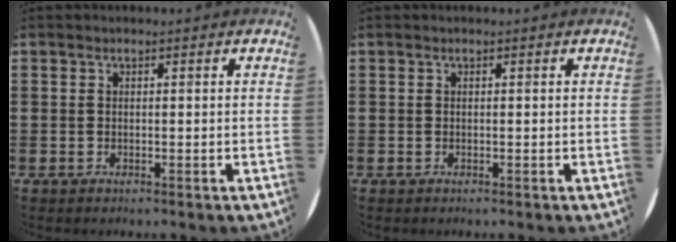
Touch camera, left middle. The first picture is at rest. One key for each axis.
{"total": 0.0}